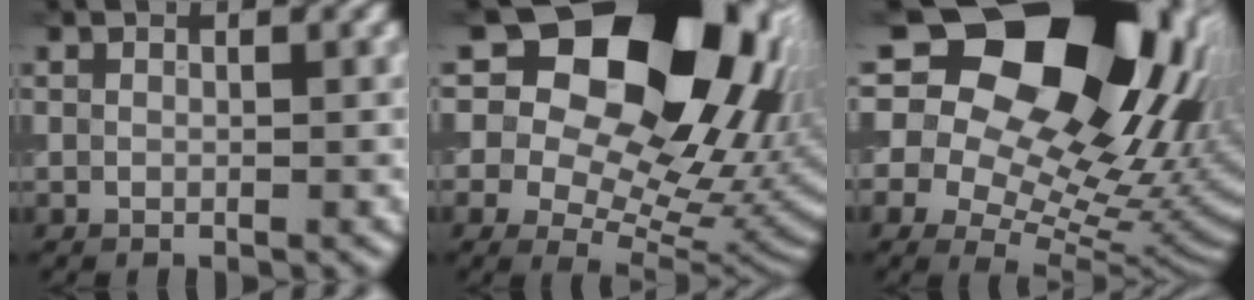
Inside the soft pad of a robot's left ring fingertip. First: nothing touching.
{"total": 19.8, "force": [7.9, 13.2, 12.4], "torque": [-0.169, 0.059, 0.136]}
{"total": 22.7, "force": [8.3, 15.6, 14.2], "torque": [-0.242, 0.057, 0.142]}